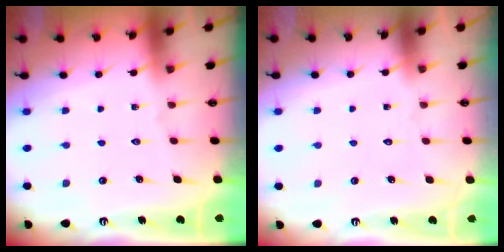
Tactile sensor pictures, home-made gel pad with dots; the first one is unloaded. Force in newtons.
{"total": 1.5, "press": 1.5, "slide": 0.1}